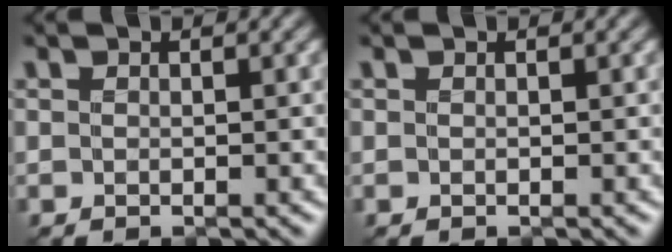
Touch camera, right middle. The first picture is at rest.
{"total": 0.0}